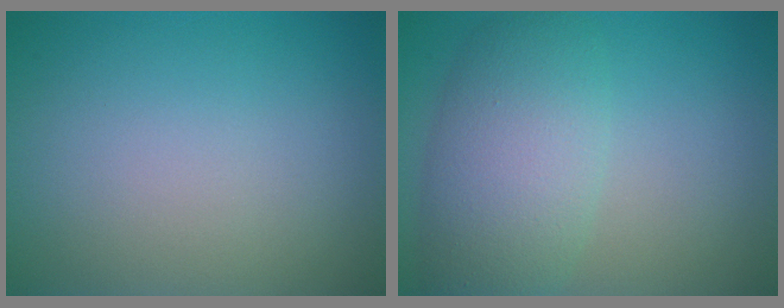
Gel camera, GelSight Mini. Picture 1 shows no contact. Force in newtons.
{"total": 6.1, "press": 6.1, "slide": 0.1}